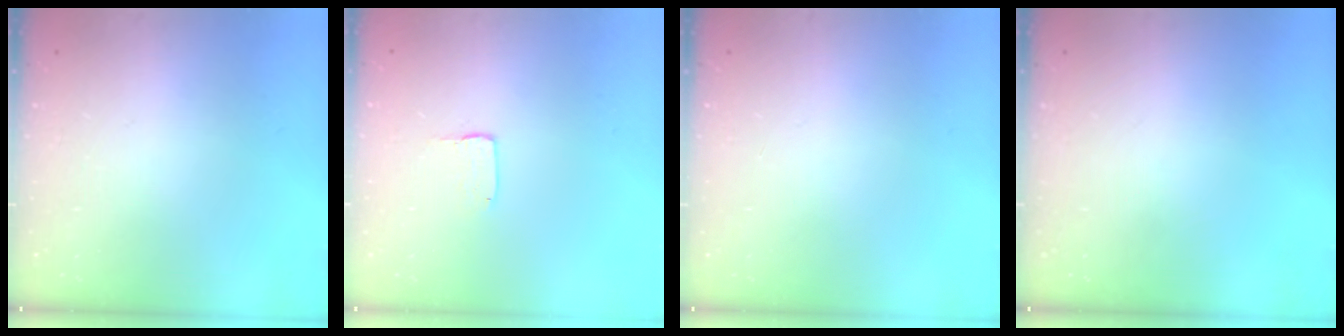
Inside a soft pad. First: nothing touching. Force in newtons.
{"total": 1.7, "press": 1.6, "slide": 0.1}
{"total": 0.0}
{"total": 0.0}